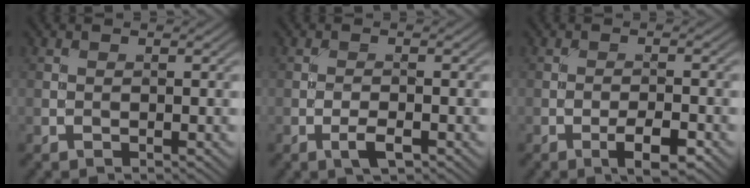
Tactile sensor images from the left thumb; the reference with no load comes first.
{"total": 2.2, "force": [-1.1, 0.7, 1.8], "torque": [-0.036, 0.002, -0.023]}
{"total": 3.9, "force": [-2.1, 1.0, 3.1], "torque": [-0.053, 0.003, -0.035]}